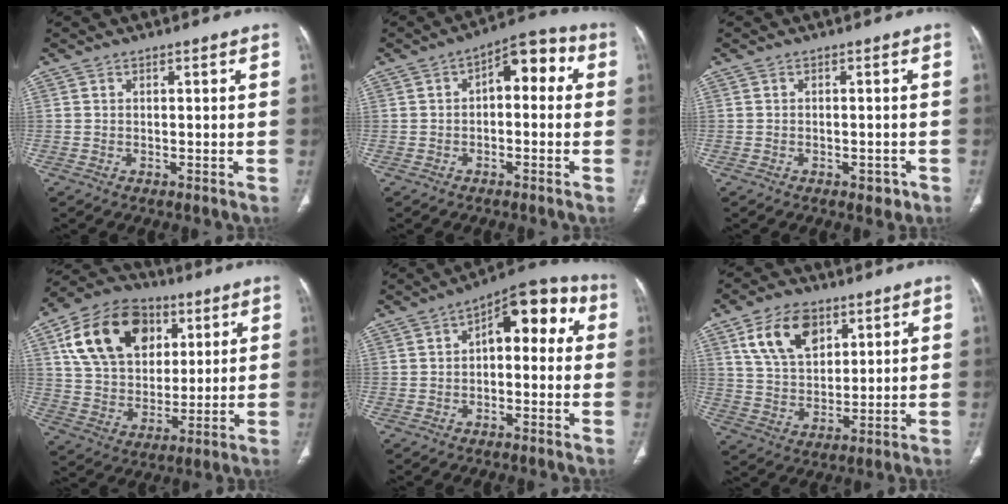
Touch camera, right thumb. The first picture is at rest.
{"total": 8.6, "force": [1.0, 4.7, 7.2], "torque": [-0.069, 0.033, 0.002]}
{"total": 2.2, "force": [-1.1, 1.3, 1.3], "torque": [-0.011, 0.006, -0.009]}
{"total": 20.1, "force": [7.5, 14.2, 12.1], "torque": [-0.194, -0.004, 0.132]}
{"total": 11.8, "force": [1.9, 6.2, 9.8], "torque": [-0.094, 0.040, 0.015]}
{"total": 12.2, "force": [6.0, 7.5, 7.4], "torque": [-0.108, -0.020, 0.116]}